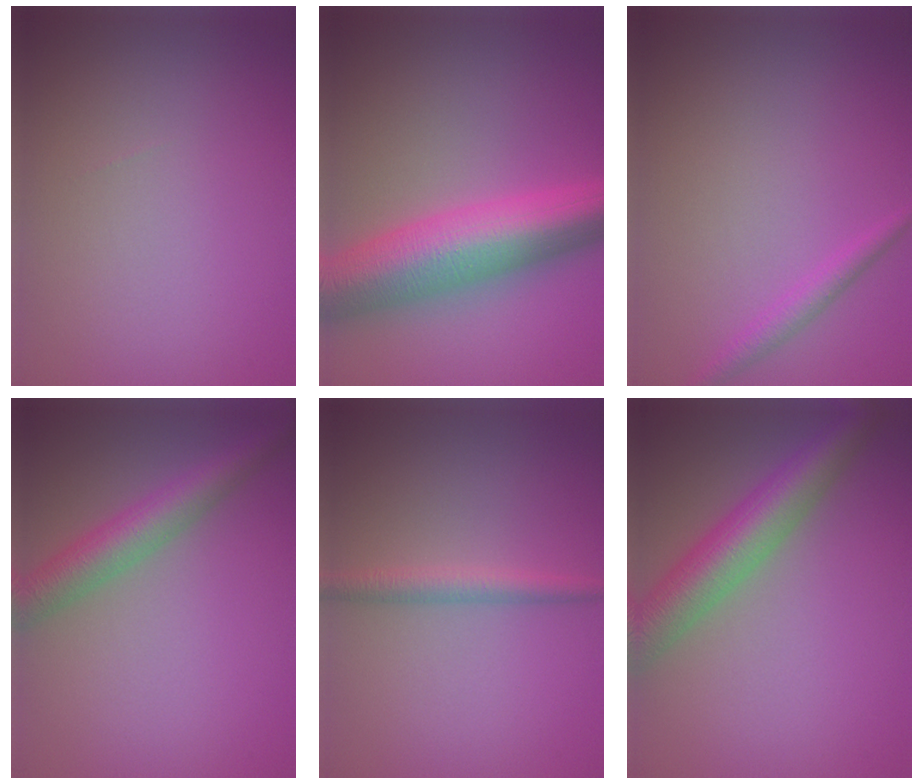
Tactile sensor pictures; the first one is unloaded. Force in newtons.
{"total": 9.8, "press": 9.8, "slide": 0.3}
{"total": 1.5, "press": 1.5, "slide": 0.0}
{"total": 4.5, "press": 4.5, "slide": 0.2}
{"total": 2.1, "press": 2.1, "slide": 0.0}
{"total": 6.6, "press": 6.6, "slide": 0.1}